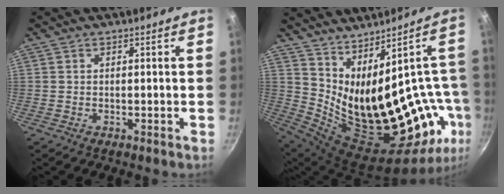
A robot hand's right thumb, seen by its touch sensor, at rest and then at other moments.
{"total": 25.2, "force": [0.7, 12.9, 21.6], "torque": [-0.280, -0.048, 0.058]}